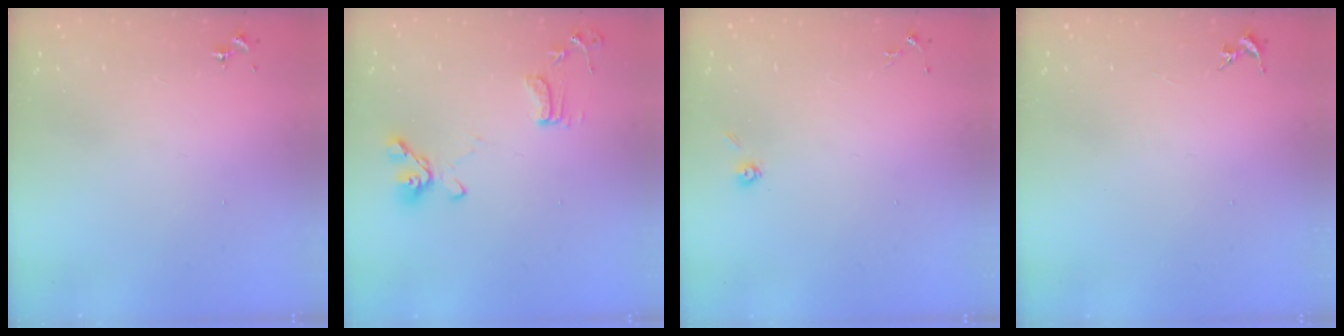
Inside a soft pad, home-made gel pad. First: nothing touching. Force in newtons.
{"total": 11.2, "press": 11.0, "slide": 2.0}
{"total": 3.9, "press": 3.8, "slide": 0.9}
{"total": 0.0}